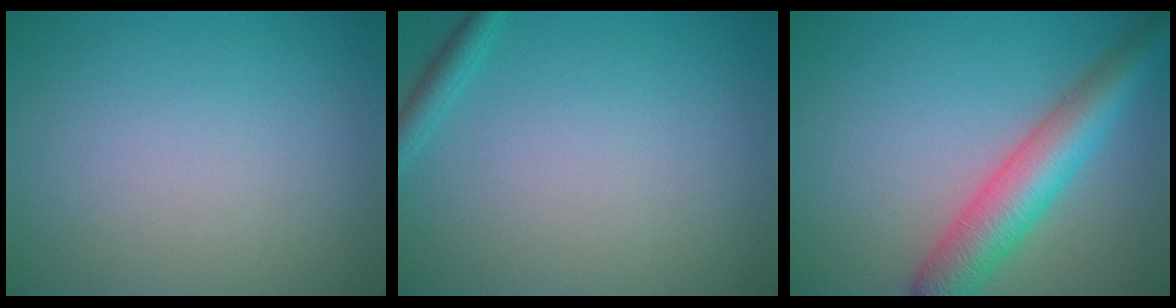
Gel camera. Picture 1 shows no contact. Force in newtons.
{"total": 1.4, "press": 1.4, "slide": 0.1}
{"total": 6.3, "press": 6.3, "slide": 0.2}